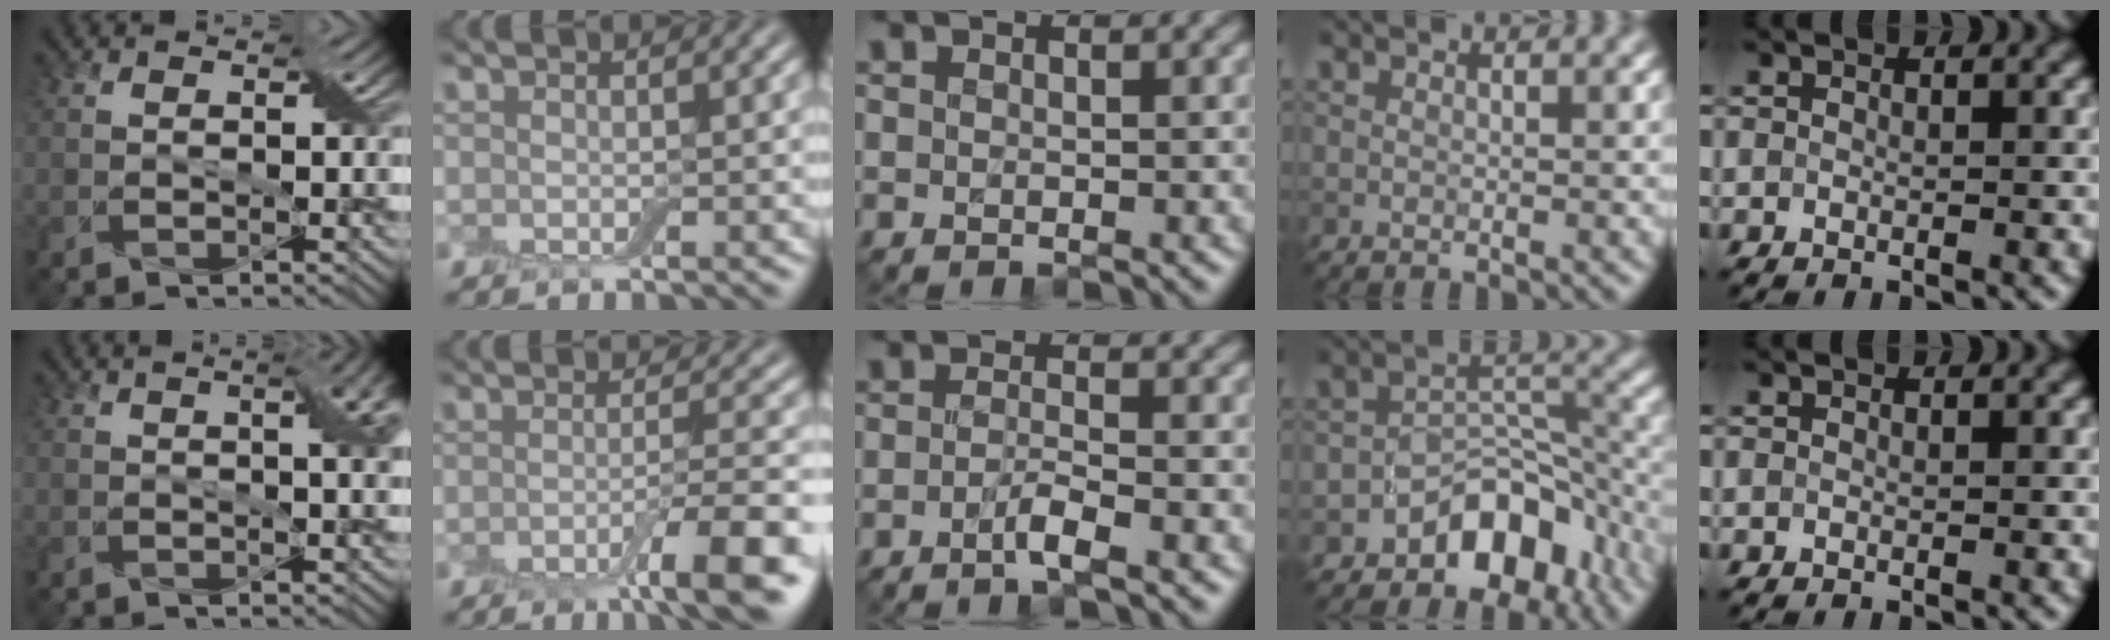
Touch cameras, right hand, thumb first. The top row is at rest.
{"thumb": {"total": 5.3, "force": [1.4, 2.0, 4.7], "torque": [-0.033, 0.014, 0.008]}, "index": {"total": 6.0, "force": [-2.8, 0.9, 5.2], "torque": [-0.077, 0.000, -0.045]}, "middle": {"total": 2.1, "force": [-1.0, 0.1, 1.9], "torque": [-0.033, 0.006, -0.026]}, "ring": {"total": 7.2, "force": [-4.5, 4.3, 3.7], "torque": [-0.029, 0.000, -0.074]}}